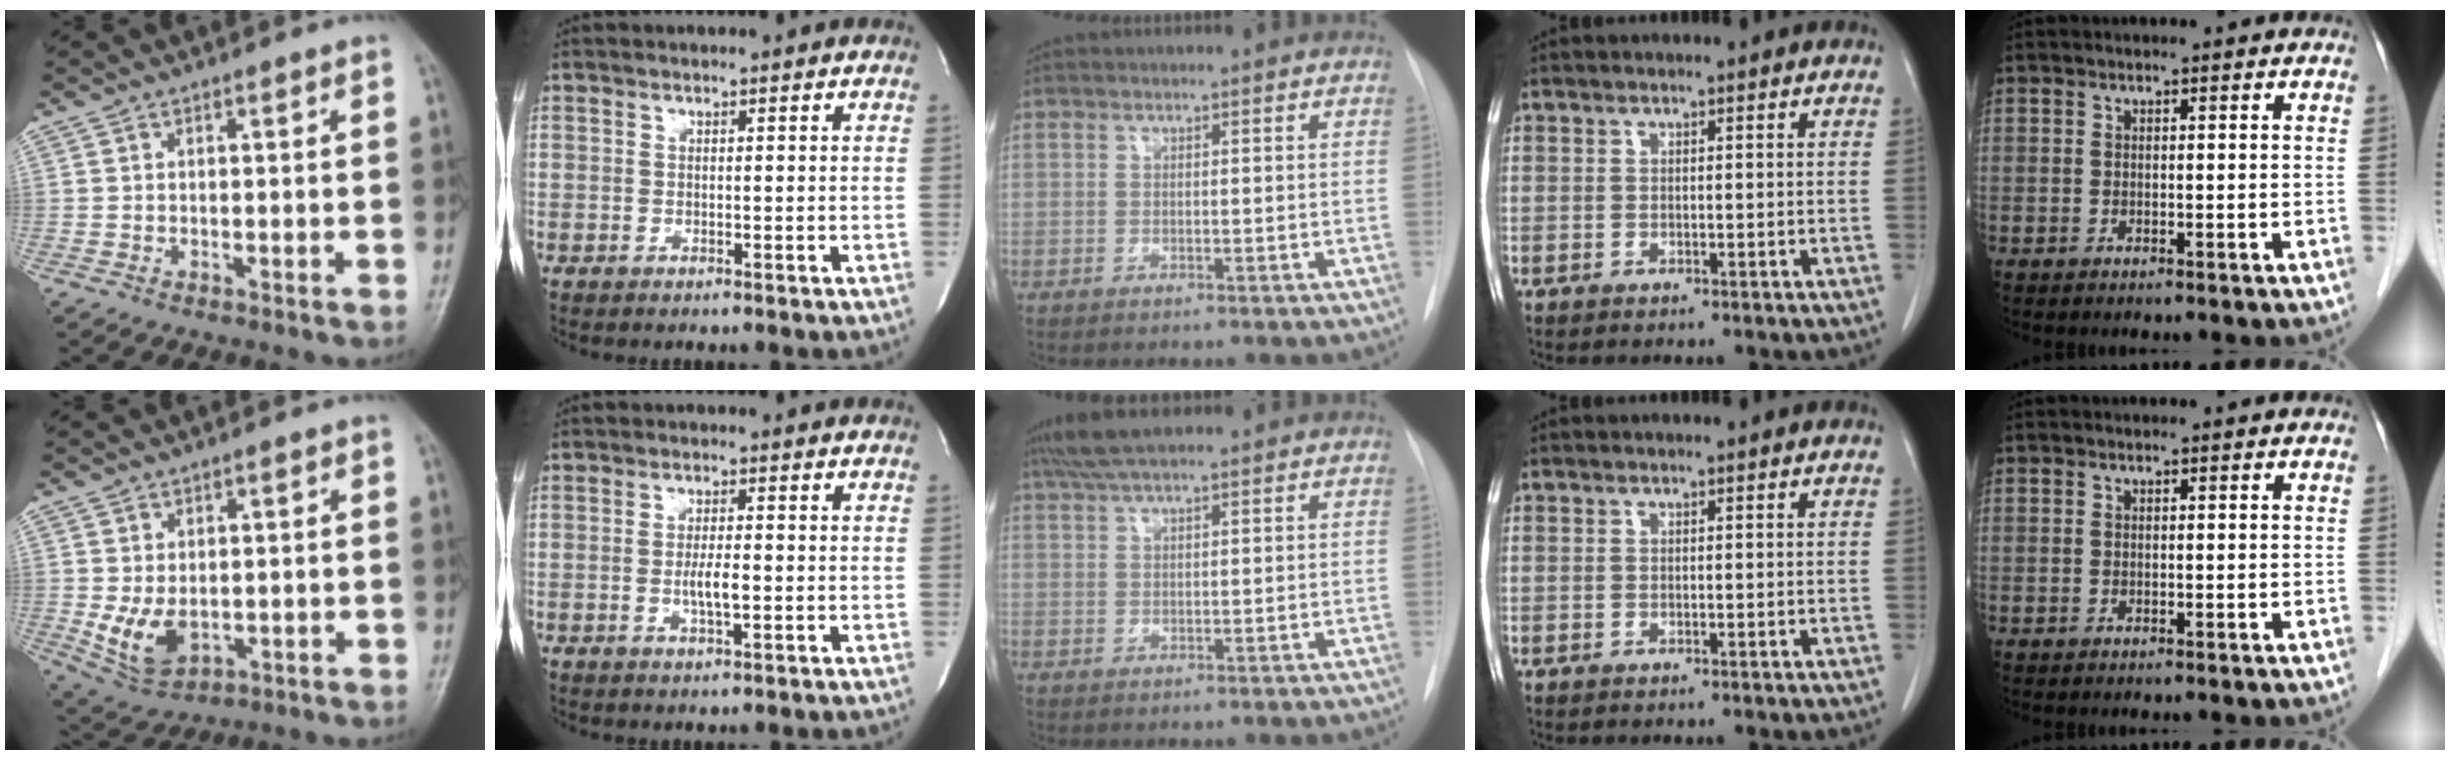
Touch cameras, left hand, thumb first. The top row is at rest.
{"thumb": {"total": 7.7, "force": [-0.6, 5.2, 5.7], "torque": [-0.089, -0.013, 0.005]}, "index": {"total": 3.2, "force": [-0.8, 0.4, 3.1], "torque": [-0.061, -0.005, -0.013]}, "middle": {"total": 5.8, "force": [4.7, 0.7, 3.3], "torque": [-0.059, 0.032, 0.084]}}